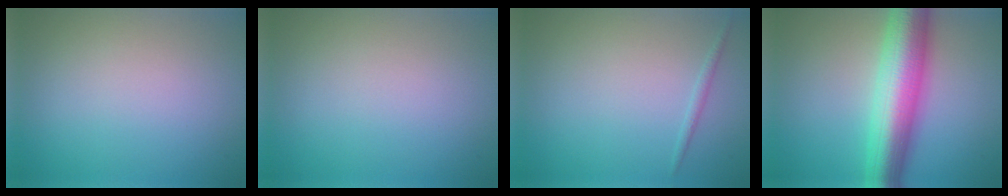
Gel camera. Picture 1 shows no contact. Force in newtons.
{"total": 0.0}
{"total": 0.7, "press": 0.7, "slide": 0.0}
{"total": 9.4, "press": 9.4, "slide": 0.2}